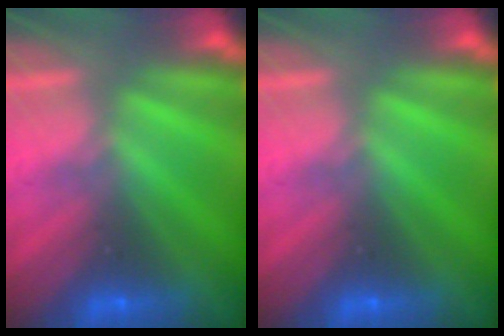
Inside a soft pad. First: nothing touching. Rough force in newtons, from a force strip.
{"total": 0.0}